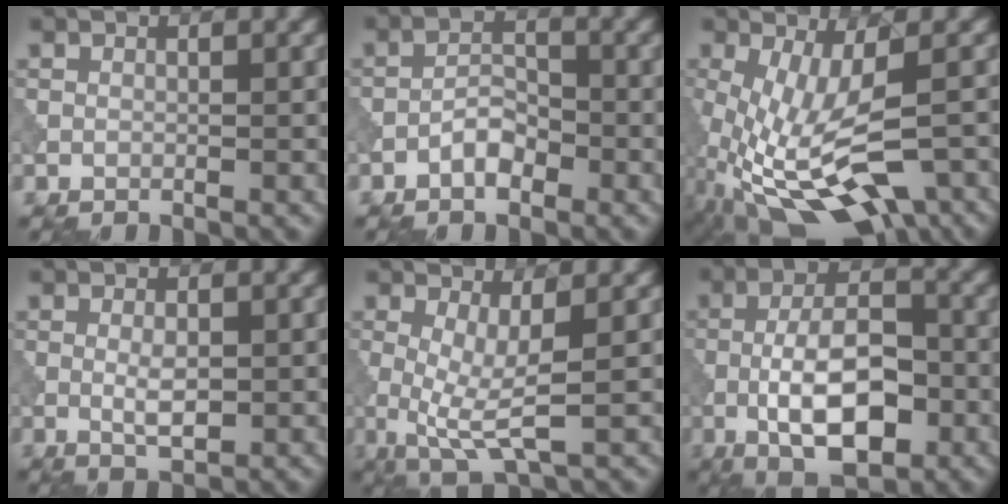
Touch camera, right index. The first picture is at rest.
{"total": 2.4, "force": [-1.5, 1.2, 1.6], "torque": [-0.021, 0.010, -0.029]}
{"total": 12.8, "force": [-5.0, 5.2, 10.6], "torque": [-0.213, -0.045, -0.069]}
{"total": 2.3, "force": [-0.1, 1.0, 2.1], "torque": [-0.043, -0.004, 0.001]}
{"total": 4.4, "force": [-0.1, 1.2, 4.3], "torque": [-0.084, -0.010, 0.000]}
{"total": 8.6, "force": [-2.5, 3.6, 7.3], "torque": [-0.128, 0.006, -0.050]}